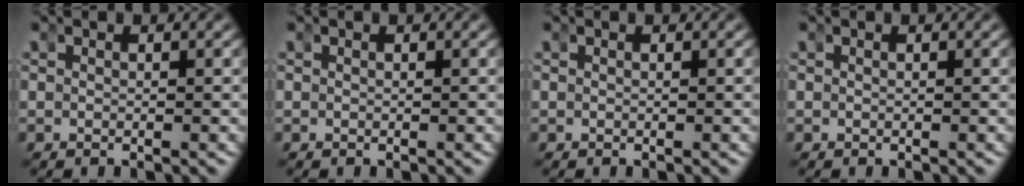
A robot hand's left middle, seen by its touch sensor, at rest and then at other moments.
{"total": 0.0}
{"total": 0.0}
{"total": 0.0}